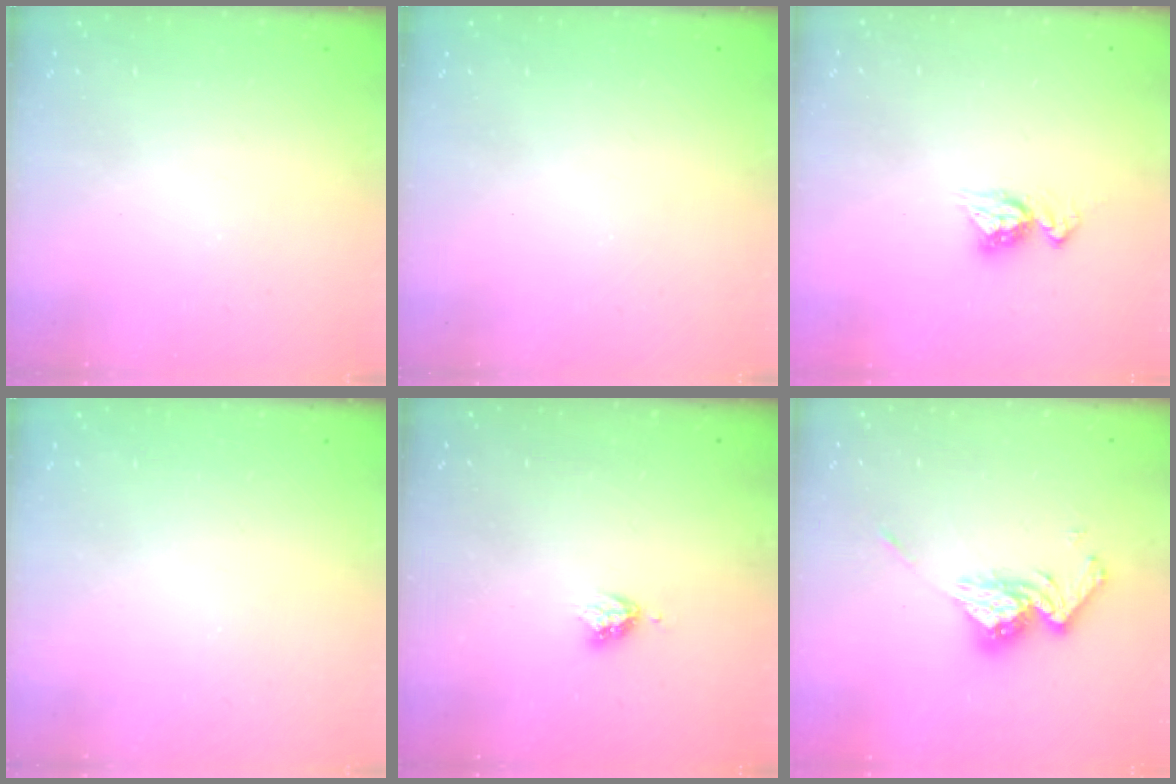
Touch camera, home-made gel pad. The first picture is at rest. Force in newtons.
{"total": 0.0}
{"total": 7.5, "press": 7.4, "slide": 0.8}
{"total": 0.0}
{"total": 3.6, "press": 3.5, "slide": 0.5}
{"total": 13.5, "press": 13.4, "slide": 1.2}